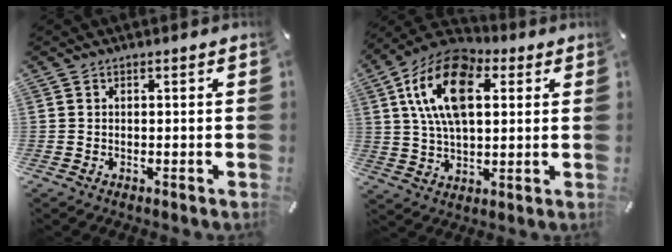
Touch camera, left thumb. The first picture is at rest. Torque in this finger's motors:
{"motor_torque": [0.66, 0.65, 1.84, -0.93, 0.58]}